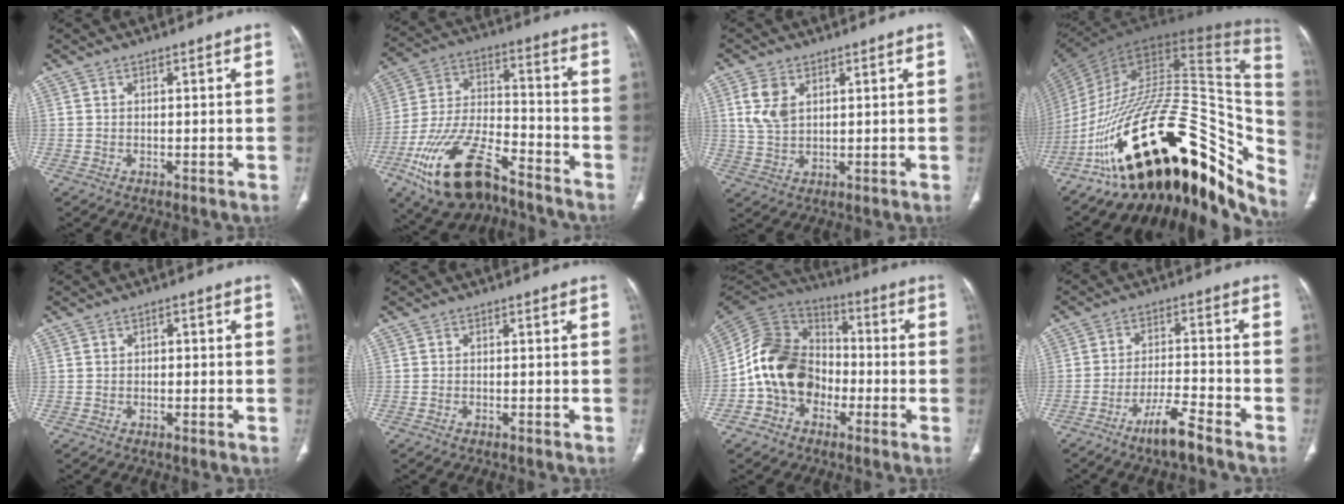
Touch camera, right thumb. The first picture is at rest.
{"total": 20.0, "force": [-12.4, 8.8, 13.1], "torque": [-0.257, 0.060, -0.220]}
{"total": 6.1, "force": [2.2, 3.8, 4.2], "torque": [-0.083, -0.004, 0.051]}
{"total": 43.3, "force": [-18.4, 19.7, 33.9], "torque": [-0.424, 0.058, -0.273]}
{"total": 1.2, "force": [-0.2, 1.0, 0.6], "torque": [-0.001, 0.005, -0.008]}
{"total": 0.8, "force": [-0.6, 0.3, 0.4], "torque": [-0.014, 0.004, -0.007]}
{"total": 16.3, "force": [-4.2, 12.7, 9.2], "torque": [-0.150, 0.058, -0.087]}
{"total": 7.2, "force": [-5.4, 0.9, 4.8], "torque": [-0.094, 0.031, -0.100]}